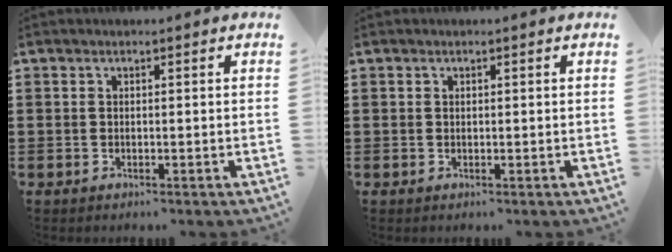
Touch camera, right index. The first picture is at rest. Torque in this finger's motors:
{"motor_torque": [-0.31, 1.10, -0.07, -0.01]}